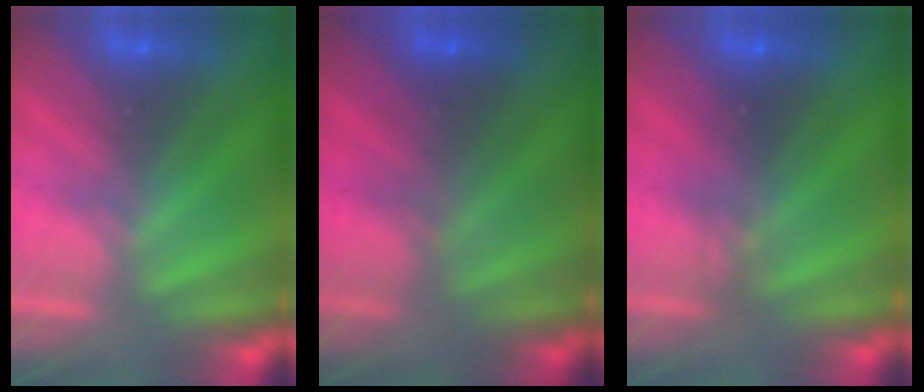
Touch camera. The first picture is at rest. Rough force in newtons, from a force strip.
{"total": 1.9}
{"total": 2.3}